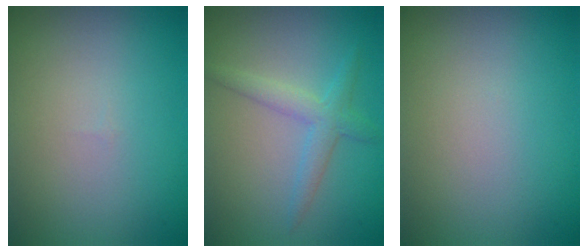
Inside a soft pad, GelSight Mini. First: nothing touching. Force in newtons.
{"total": 2.5, "press": 2.5, "slide": 0.1}
{"total": 0.0}